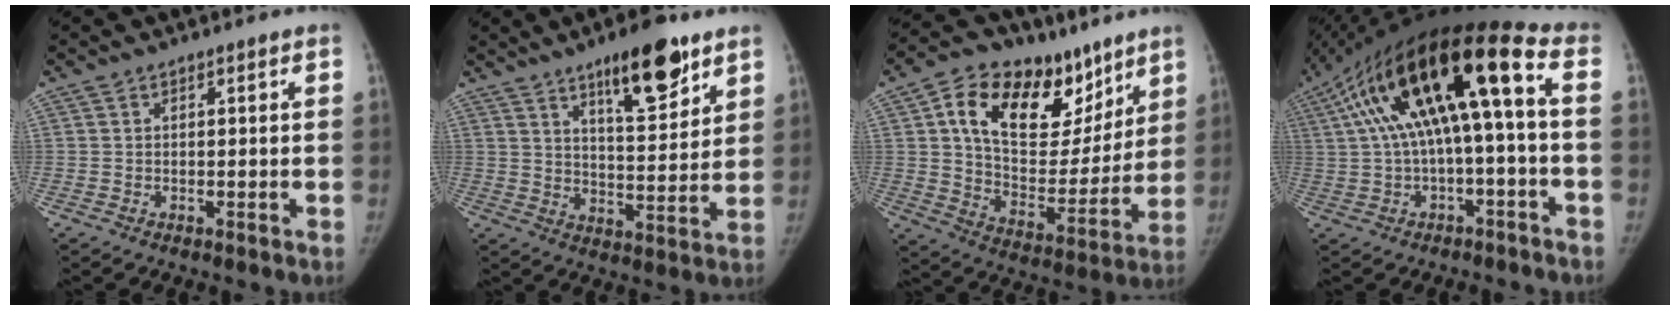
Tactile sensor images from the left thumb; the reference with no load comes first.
{"total": 13.4, "force": [8.4, 4.2, 9.5], "torque": [-0.113, -0.050, 0.132]}
{"total": 24.5, "force": [12.3, 14.3, 15.6], "torque": [-0.199, -0.028, 0.206]}
{"total": 19.9, "force": [2.2, 5.7, 18.9], "torque": [-0.350, 0.070, 0.039]}